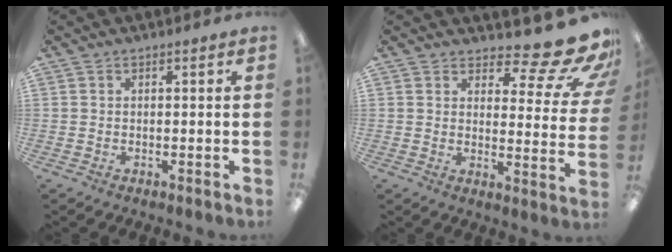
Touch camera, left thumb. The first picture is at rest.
{"total": 13.3, "force": [10.1, 3.7, 7.8], "torque": [-0.098, -0.084, 0.169]}